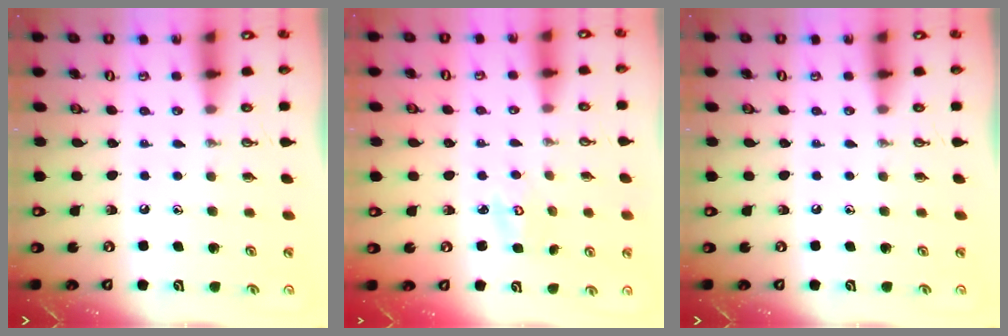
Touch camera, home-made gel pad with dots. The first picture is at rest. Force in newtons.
{"total": 3.1, "press": 3.0, "slide": 0.3}
{"total": 0.0}